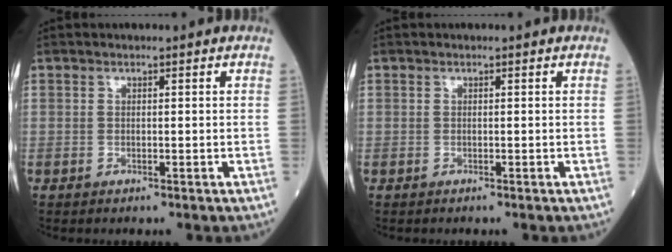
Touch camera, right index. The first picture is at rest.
{"total": 0.0}